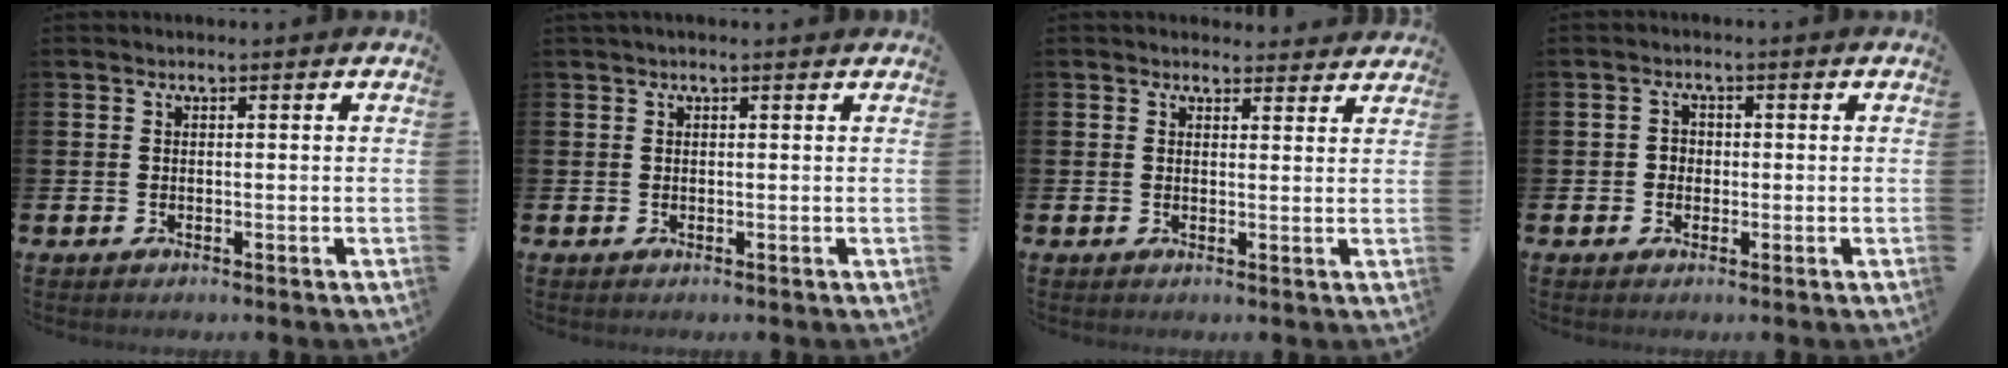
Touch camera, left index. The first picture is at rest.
{"total": 0.6, "force": [0.4, 0.0, 0.4], "torque": [-0.005, 0.001, 0.007]}
{"total": 2.3, "force": [2.2, 0.7, -0.1], "torque": [0.004, -0.011, 0.040]}
{"total": 1.7, "force": [-0.2, 1.6, 0.4], "torque": [0.002, 0.003, -0.011]}